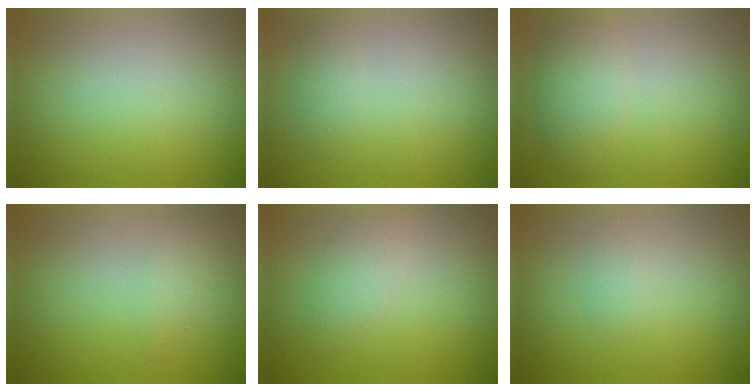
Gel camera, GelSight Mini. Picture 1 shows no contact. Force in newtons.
{"total": 1.2, "press": 1.2, "slide": 0.1}
{"total": 3.5, "press": 3.5, "slide": 0.3}
{"total": 1.2, "press": 1.2, "slide": 0.1}
{"total": 2.2, "press": 2.2, "slide": 0.1}
{"total": 0.8, "press": 0.8, "slide": 0.0}